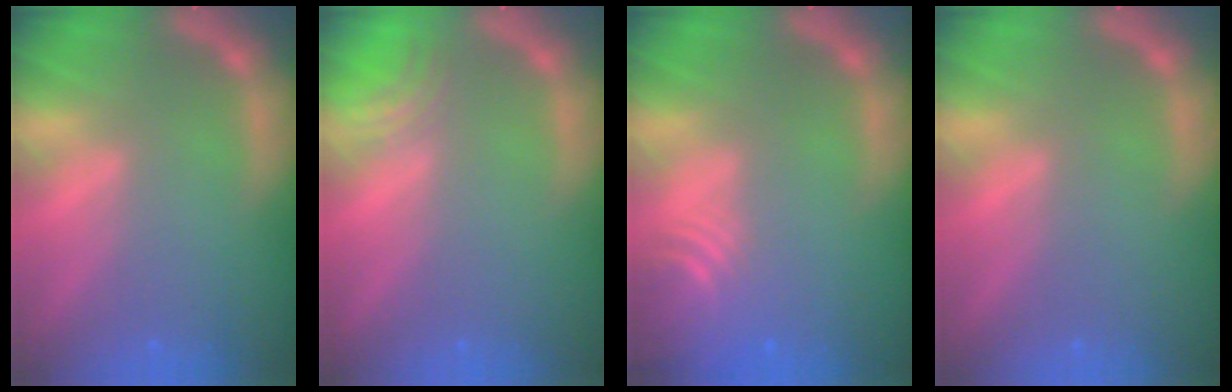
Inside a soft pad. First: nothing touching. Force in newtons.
{"total": 2.0}
{"total": 5.1}
{"total": 0.0}